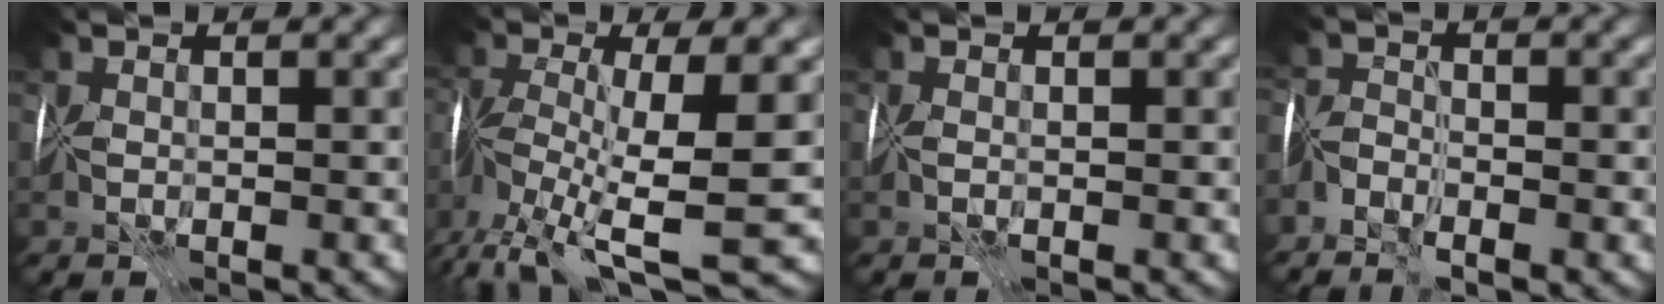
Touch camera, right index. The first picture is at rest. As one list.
[{"total": 9.9, "force": [-2.5, 3.3, 9.0], "torque": [-0.172, -0.025, -0.047]}, {"total": 0.0}, {"total": 3.7, "force": [-3.0, 1.7, 1.3], "torque": [-0.009, -0.009, -0.058]}]